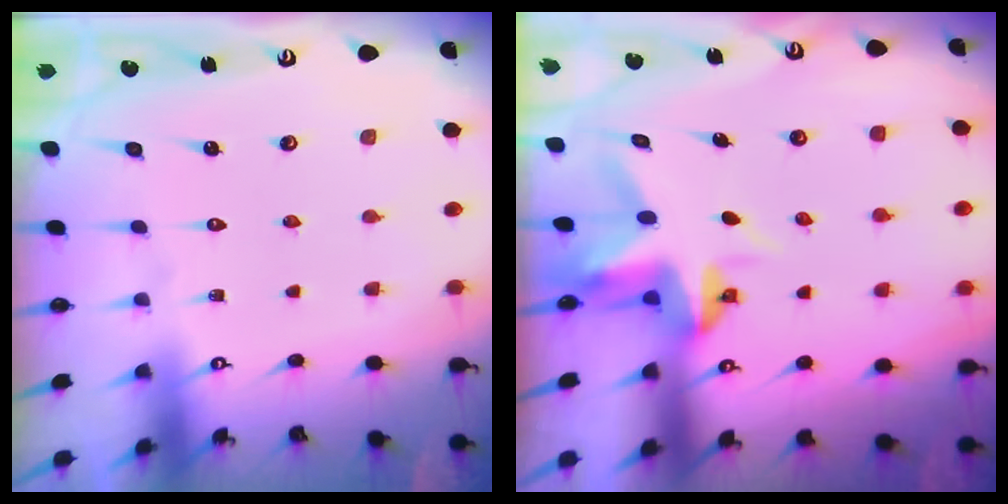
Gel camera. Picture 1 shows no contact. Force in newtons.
{"total": 3.7, "press": 3.7, "slide": 0.3}